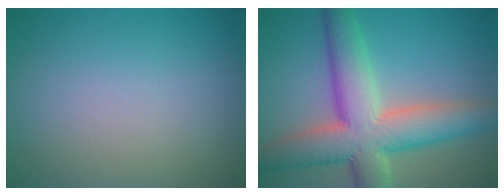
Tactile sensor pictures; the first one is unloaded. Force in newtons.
{"total": 10.1, "press": 10.0, "slide": 0.8}